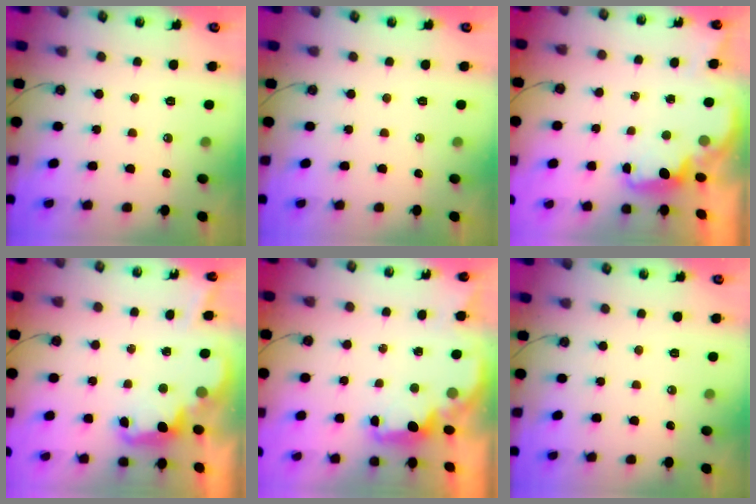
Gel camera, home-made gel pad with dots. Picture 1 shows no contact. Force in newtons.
{"total": 0.0}
{"total": 1.8, "press": 1.7, "slide": 0.7}
{"total": 2.4, "press": 2.4, "slide": 0.6}
{"total": 2.3, "press": 2.2, "slide": 0.7}
{"total": 0.0}